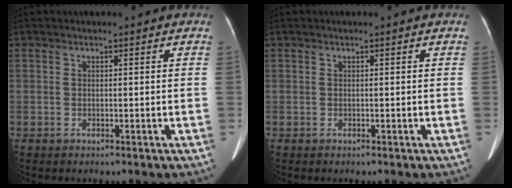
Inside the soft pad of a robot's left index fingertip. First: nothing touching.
{"total": 0.0}